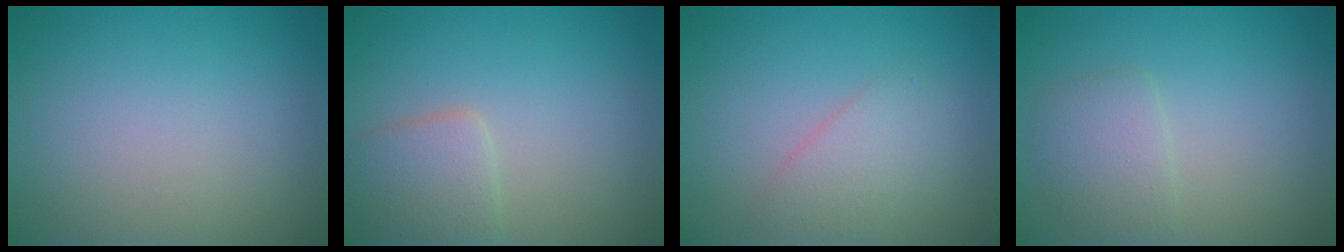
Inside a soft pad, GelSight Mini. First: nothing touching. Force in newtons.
{"total": 2.9, "press": 2.9, "slide": 0.2}
{"total": 2.3, "press": 2.3, "slide": 0.2}
{"total": 2.4, "press": 2.4, "slide": 0.0}